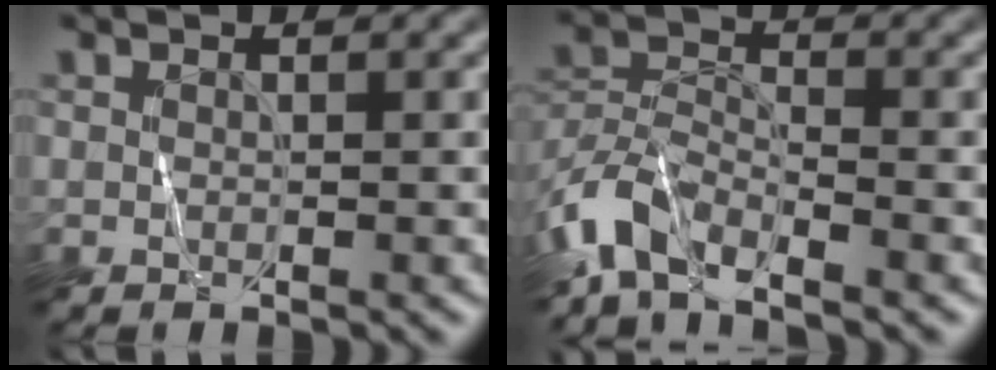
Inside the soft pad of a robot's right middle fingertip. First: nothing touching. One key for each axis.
{"total": 4.6, "fx": -3.9, "fy": 1.6, "fz": 1.9, "tx": -0.040, "ty": -0.001, "tz": -0.088}